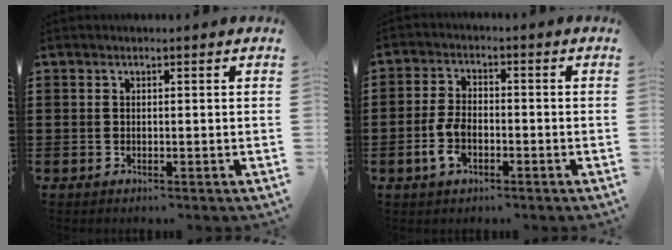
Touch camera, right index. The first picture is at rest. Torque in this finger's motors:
{"motor_torque": [1.26, 0.87, 0.42, 0.18]}